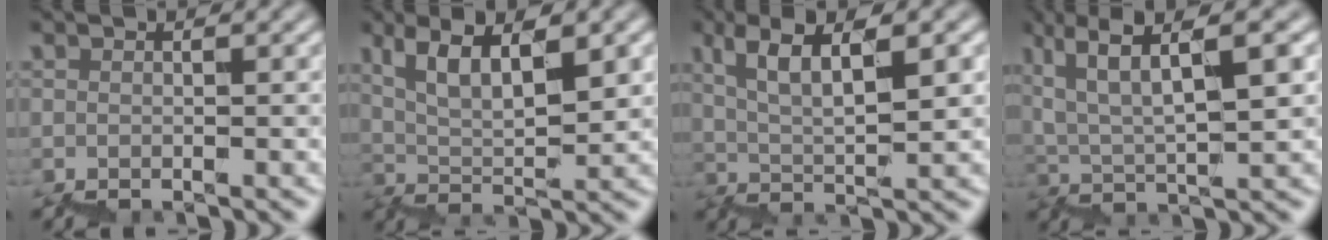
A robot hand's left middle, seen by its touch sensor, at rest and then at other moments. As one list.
[{"total": 5.5, "force": [4.1, 1.2, 3.4], "torque": [-0.050, 0.011, 0.085]}, {"total": 5.4, "force": [3.7, 1.0, 3.9], "torque": [-0.055, 0.015, 0.074]}, {"total": 7.0, "force": [4.4, 1.2, 5.2], "torque": [-0.076, 0.019, 0.085]}]